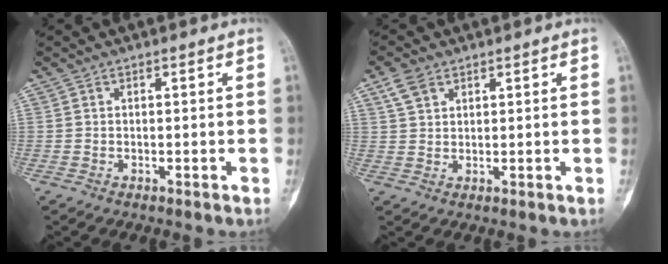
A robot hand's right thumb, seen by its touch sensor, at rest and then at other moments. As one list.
[{"total": 4.1, "force": [2.4, 2.6, 2.2], "torque": [-0.039, 0.000, 0.052]}]